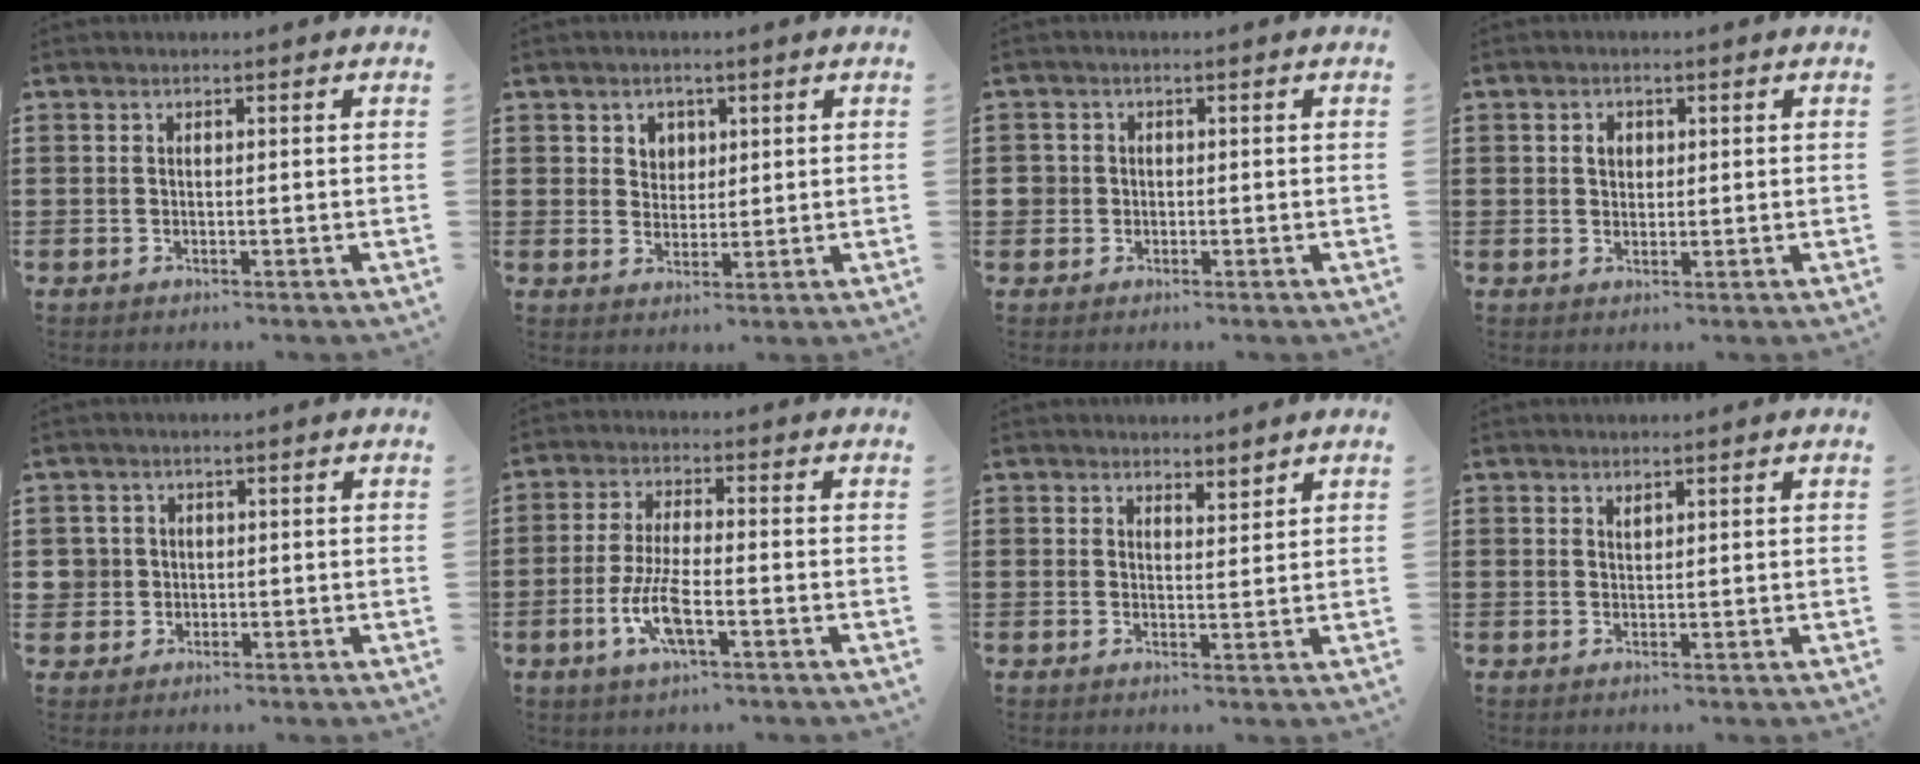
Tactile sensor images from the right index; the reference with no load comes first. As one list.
[{"total": 2.9, "force": [1.4, 2.5, 0.4], "torque": [-0.021, 0.011, 0.025]}, {"total": 1.9, "force": [-0.1, 1.8, 0.4], "torque": [-0.015, 0.009, -0.006]}, {"total": 1.9, "force": [0.5, 1.5, 1.1], "torque": [-0.026, 0.009, 0.009]}, {"total": 2.7, "force": [0.0, 2.6, 0.4], "torque": [-0.029, 0.007, -0.006]}, {"total": 6.9, "force": [-2.6, 1.9, 6.1], "torque": [-0.134, -0.010, -0.050]}, {"total": 2.0, "force": [1.9, 0.2, -0.1], "torque": [-0.003, 0.002, 0.038]}, {"total": 0.7, "force": [0.6, 0.3, 0.3], "torque": [-0.008, 0.000, 0.011]}]